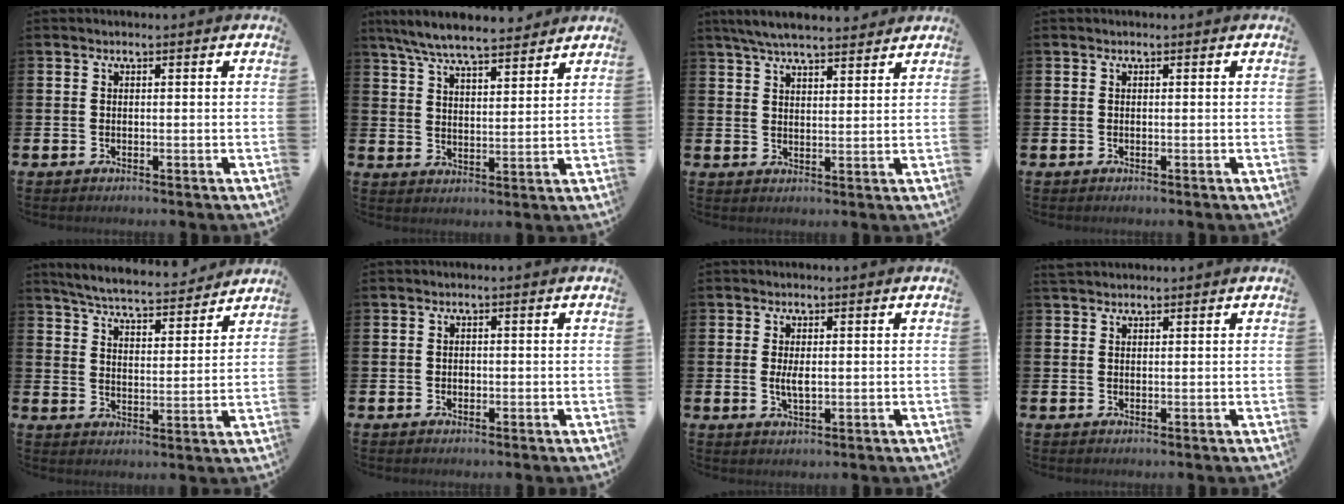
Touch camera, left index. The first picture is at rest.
{"total": 7.4, "force": [6.9, 0.9, 2.3], "torque": [-0.073, -0.029, 0.127]}
{"total": 5.6, "force": [5.4, 0.7, 1.6], "torque": [-0.045, -0.019, 0.098]}
{"total": 0.0}
{"total": 5.9, "force": [5.8, 0.4, 1.2], "torque": [-0.050, -0.039, 0.101]}
{"total": 0.6, "force": [-0.1, 0.6, 0.2], "torque": [-0.003, 0.004, -0.004]}
{"total": 2.4, "force": [0.2, 0.9, 2.2], "torque": [-0.042, 0.001, 0.002]}
{"total": 1.4, "force": [1.3, 0.4, 0.0], "torque": [0.010, -0.001, 0.023]}